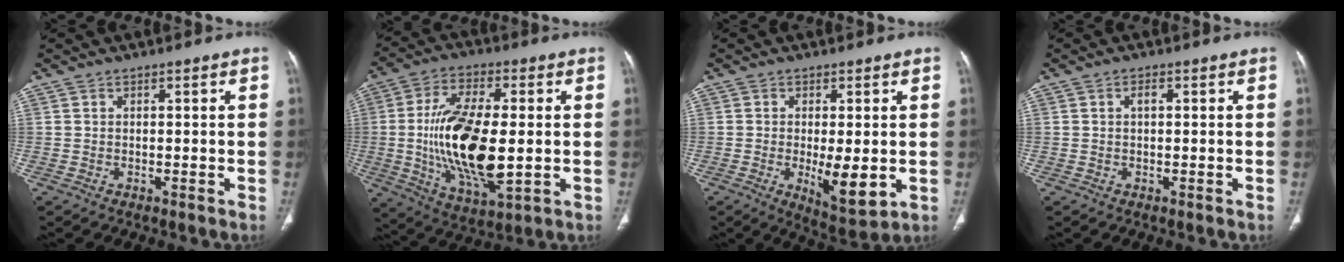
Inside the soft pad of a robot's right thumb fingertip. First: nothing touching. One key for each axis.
{"total": 20.0, "fx": -0.8, "fy": 8.4, "fz": 18.1, "tx": -0.339, "ty": -0.012, "tz": -0.007}
{"total": 8.4, "fx": -1.3, "fy": 3.0, "fz": 7.8, "tx": -0.117, "ty": -0.023, "tz": -0.012}
{"total": 1.5, "fx": 0.3, "fy": 0.6, "fz": 1.3, "tx": -0.025, "ty": 0.002, "tz": 0.006}